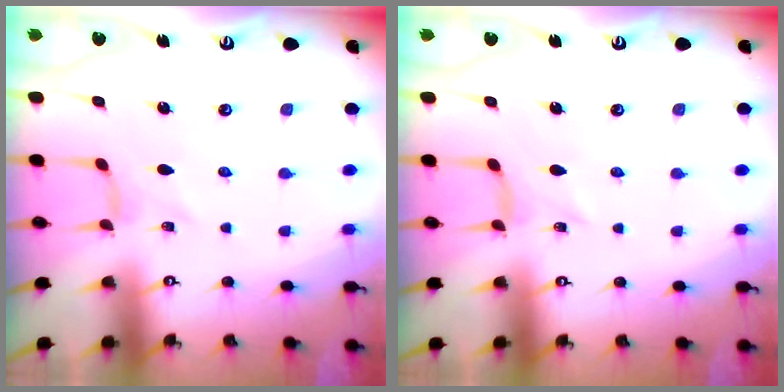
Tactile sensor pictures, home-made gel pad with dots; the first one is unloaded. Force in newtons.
{"total": 1.5, "press": 1.3, "slide": 0.6}